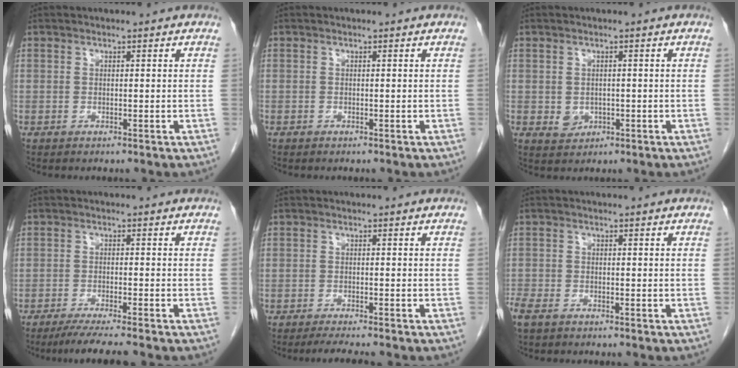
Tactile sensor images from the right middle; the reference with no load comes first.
{"total": 0.0}
{"total": 2.3, "force": [-0.4, 1.9, 1.1], "torque": [-0.019, 0.000, 0.004]}
{"total": 6.7, "force": [-5.6, -0.6, 3.5], "torque": [-0.046, -0.019, -0.090]}
{"total": 3.8, "force": [-3.2, 0.0, 1.9], "torque": [-0.031, -0.010, -0.050]}
{"total": 4.2, "force": [-3.1, 1.8, 2.2], "torque": [-0.050, -0.010, -0.055]}